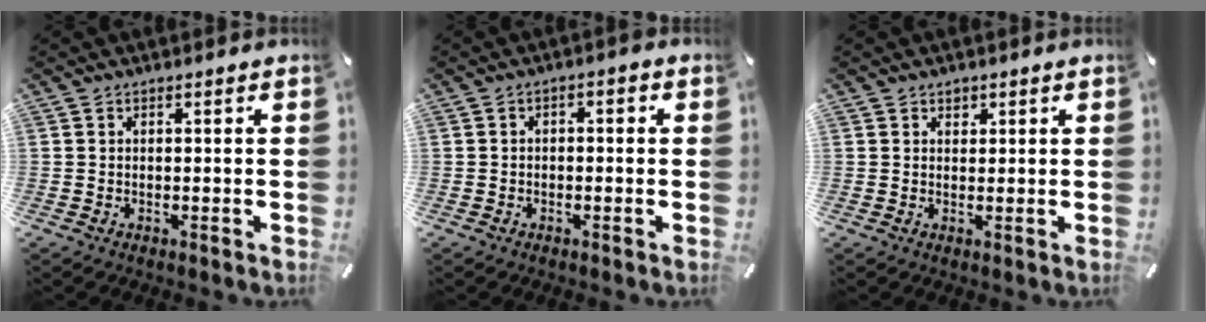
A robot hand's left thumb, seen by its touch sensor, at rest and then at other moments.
{"total": 1.8, "force": [-1.3, 0.9, 1.0], "torque": [-0.019, 0.009, -0.027]}
{"total": 1.3, "force": [0.8, 1.0, 0.2], "torque": [0.011, -0.006, 0.011]}